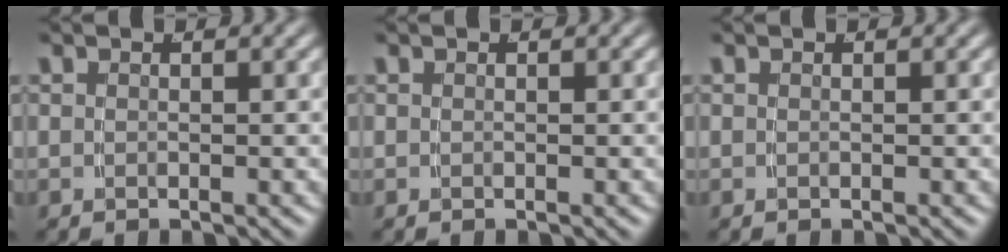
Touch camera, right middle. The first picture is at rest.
{"total": 0.0}
{"total": 0.0}